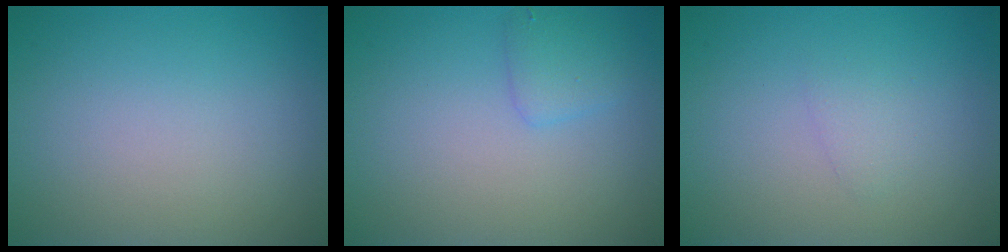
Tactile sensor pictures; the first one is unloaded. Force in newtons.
{"total": 1.7, "press": 1.7, "slide": 0.1}
{"total": 0.9, "press": 0.9, "slide": 0.0}